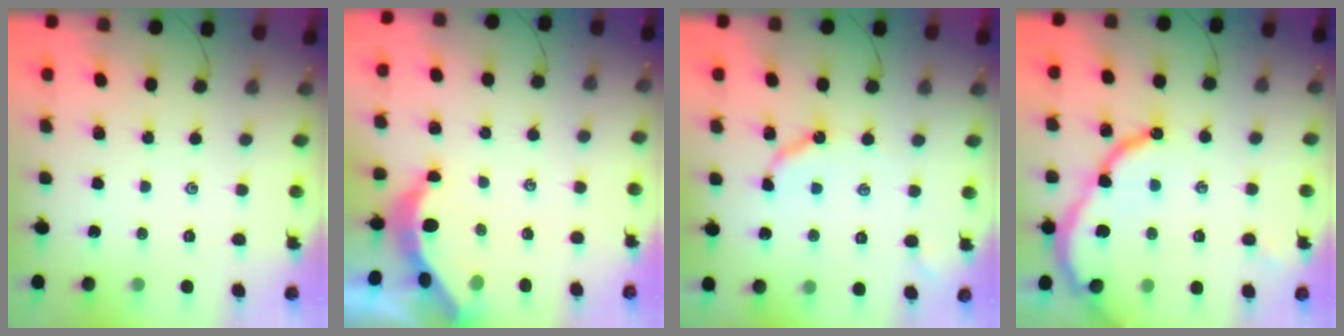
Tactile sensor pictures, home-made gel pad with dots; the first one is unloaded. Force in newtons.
{"total": 6.0, "press": 5.9, "slide": 1.0}
{"total": 6.3, "press": 6.3, "slide": 0.4}
{"total": 13.1, "press": 13.0, "slide": 1.3}